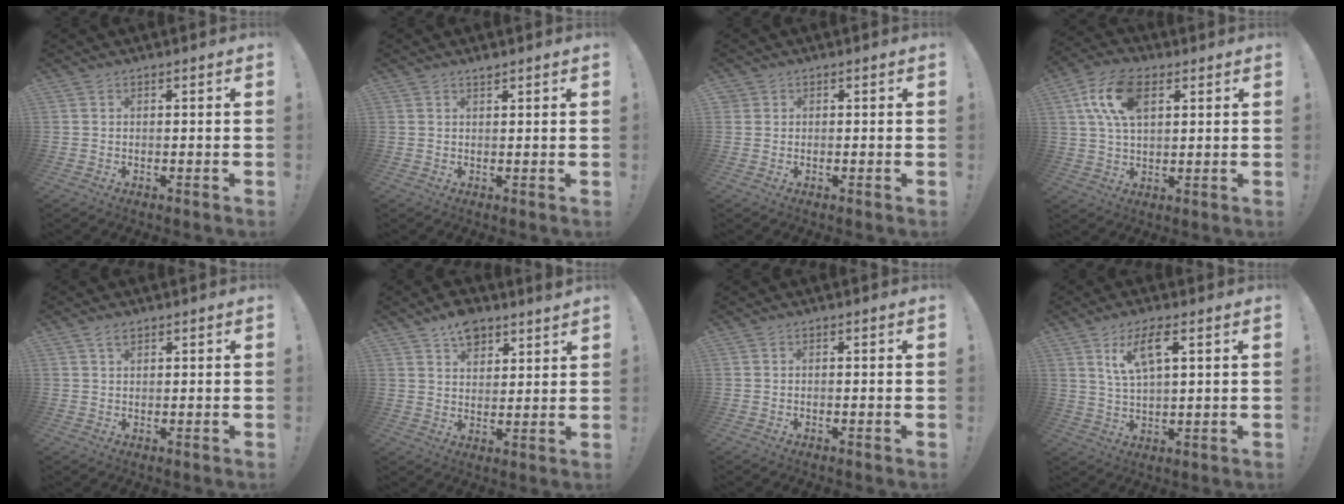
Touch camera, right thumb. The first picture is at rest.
{"total": 1.0, "force": [1.0, -0.1, 0.3], "torque": [0.001, -0.004, 0.017]}
{"total": 1.4, "force": [0.7, 1.2, 0.2], "torque": [-0.003, 0.000, 0.013]}
{"total": 13.2, "force": [4.8, 7.5, 9.7], "torque": [-0.186, 0.004, 0.092]}
{"total": 2.0, "force": [1.5, 0.9, 1.0], "torque": [-0.005, -0.006, 0.024]}
{"total": 8.0, "force": [6.1, 4.1, 3.2], "torque": [-0.042, -0.037, 0.112]}
{"total": 0.0}
{"total": 8.5, "force": [4.2, 2.5, 7.0], "torque": [-0.130, -0.006, 0.072]}